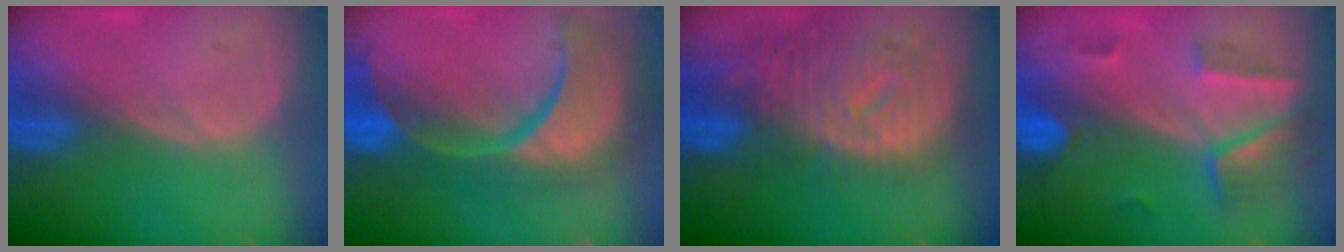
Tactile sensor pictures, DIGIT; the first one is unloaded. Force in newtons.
{"total": 14.3, "press": 11.4, "slide": 8.7}
{"total": 12.2, "press": 10.5, "slide": 6.2}
{"total": 7.2, "press": 6.3, "slide": 3.4}